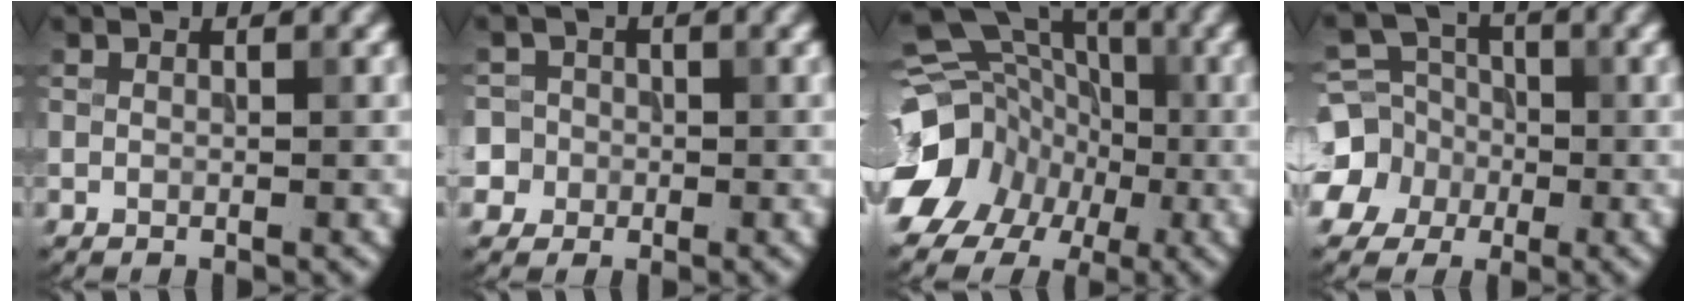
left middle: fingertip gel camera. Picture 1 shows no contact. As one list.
[{"total": 4.5, "force": [-1.3, 4.3, 0.8], "torque": [0.003, 0.014, -0.050]}, {"total": 14.3, "force": [-4.0, 12.7, 5.2], "torque": [-0.118, 0.003, -0.095]}, {"total": 8.0, "force": [-2.3, 7.3, 2.4], "torque": [-0.051, -0.003, -0.062]}]